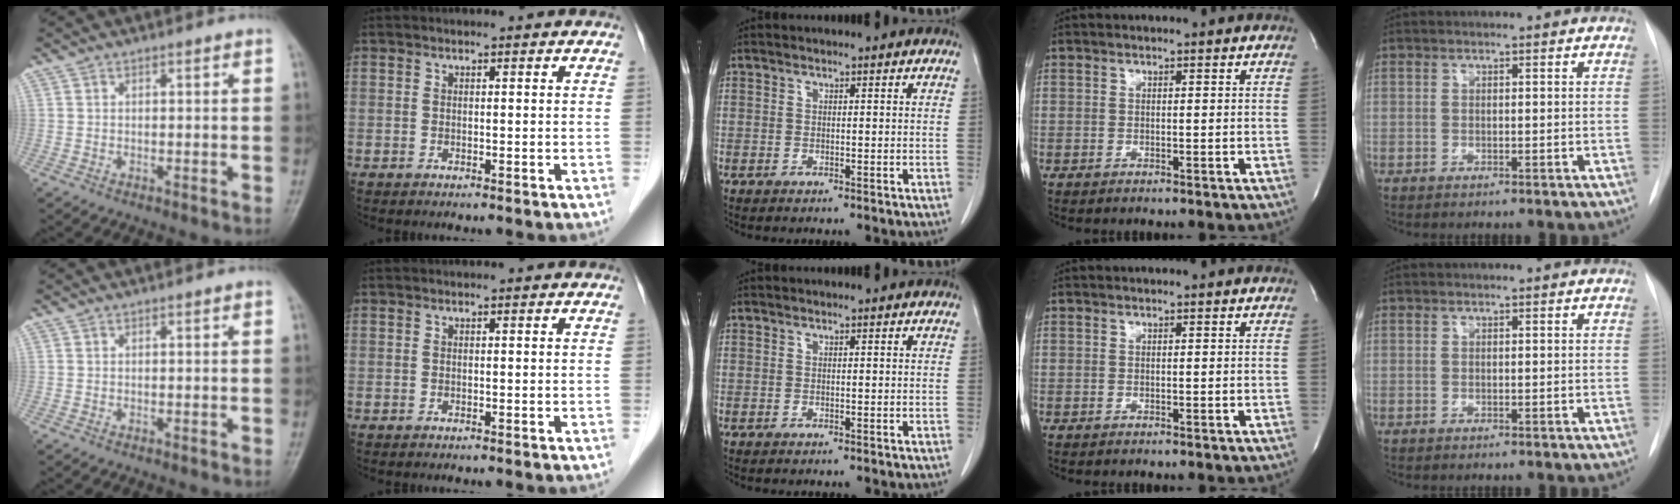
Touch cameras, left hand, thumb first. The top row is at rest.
{}